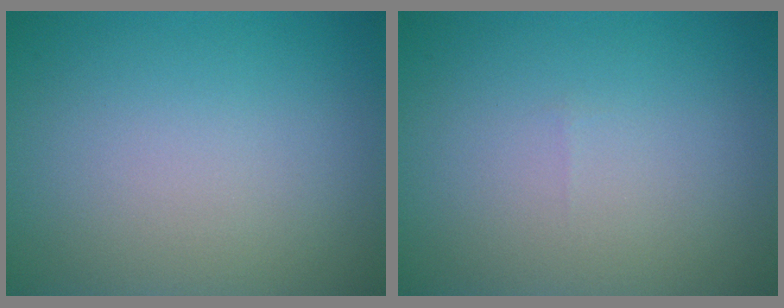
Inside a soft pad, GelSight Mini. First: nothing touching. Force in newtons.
{"total": 0.0}